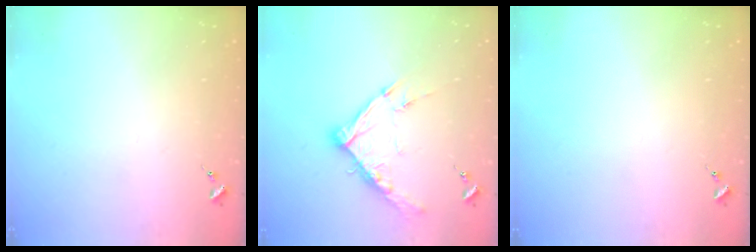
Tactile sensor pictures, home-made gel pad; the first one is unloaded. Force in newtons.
{"total": 12.4, "press": 12.3, "slide": 1.0}
{"total": 0.0}